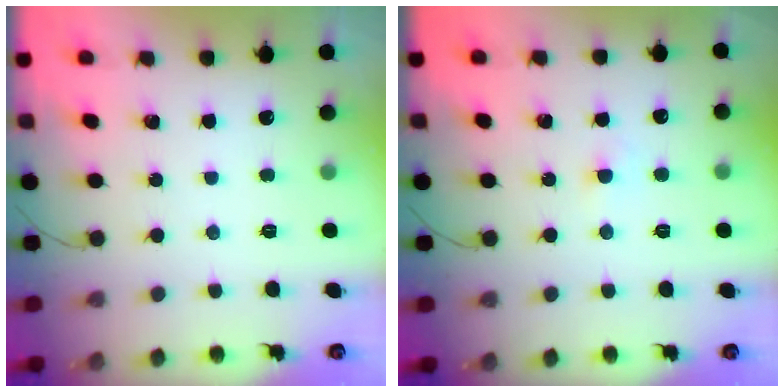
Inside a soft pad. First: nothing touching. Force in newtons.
{"total": 2.1, "press": 2.0, "slide": 0.7}